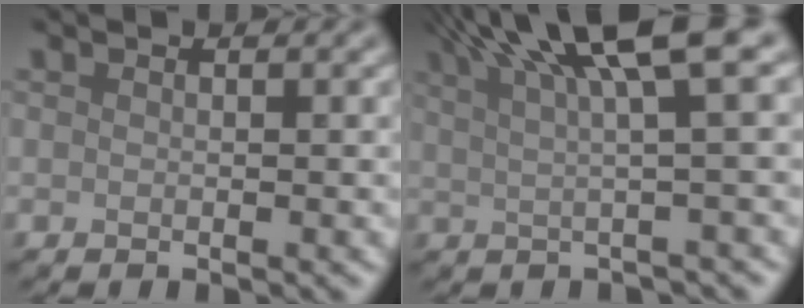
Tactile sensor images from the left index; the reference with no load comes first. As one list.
[{"total": 8.6, "force": [4.2, 1.8, 7.2], "torque": [-0.092, 0.026, 0.068]}]